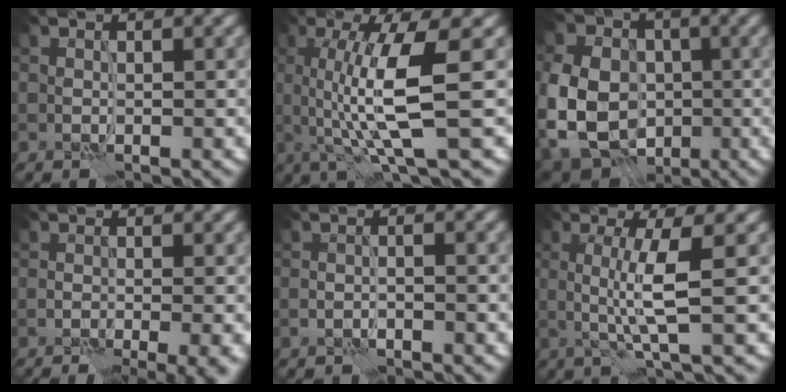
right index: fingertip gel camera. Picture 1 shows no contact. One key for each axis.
{"total": 7.2, "fx": 0.2, "fy": 1.2, "fz": 7.1, "tx": -0.105, "ty": -0.005, "tz": 0.004}
{"total": 13.9, "fx": -1.6, "fy": 11.4, "fz": 7.7, "tx": -0.151, "ty": -0.007, "tz": -0.056}
{"total": 4.9, "fx": -2.4, "fy": 1.7, "fz": 3.9, "tx": -0.039, "ty": -0.011, "tz": -0.022}
{"total": 1.0, "fx": -0.9, "fy": -0.4, "fz": 0.1, "tx": 0.000, "ty": 0.001, "tz": -0.018}
{"total": 3.4, "fx": -0.2, "fy": -0.4, "fz": 3.3, "tx": -0.066, "ty": -0.001, "tz": -0.002}